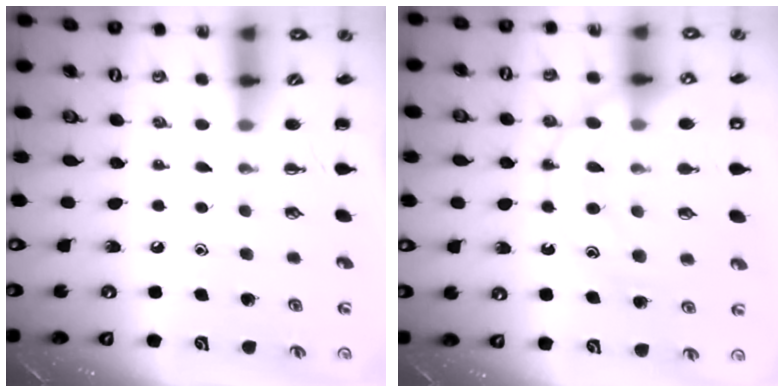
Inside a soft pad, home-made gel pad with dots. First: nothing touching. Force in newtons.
{"total": 14.9, "press": 14.9, "slide": 0.8}